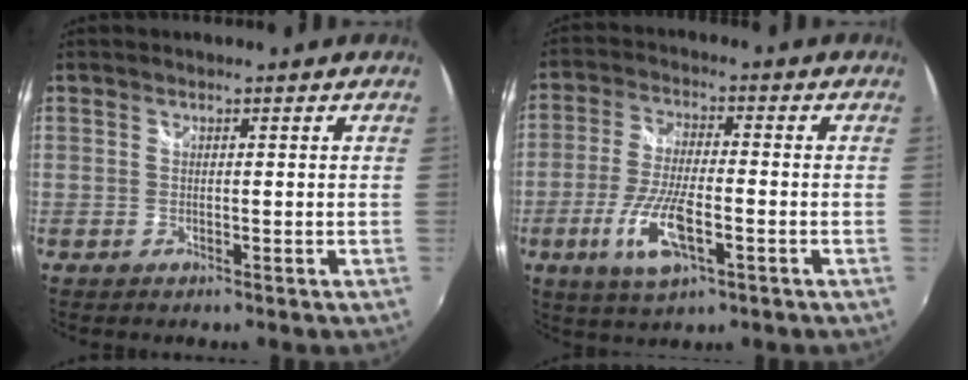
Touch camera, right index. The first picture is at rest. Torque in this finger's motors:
{"motor_torque": [1.51, -0.63, 0.74, 0.10]}